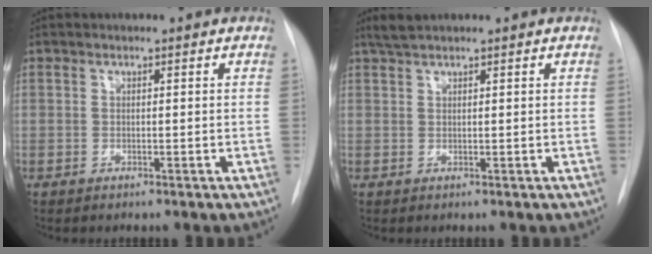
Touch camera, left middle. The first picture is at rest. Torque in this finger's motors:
{"motor_torque": [0.05, -0.04, 0.02, 0.00]}